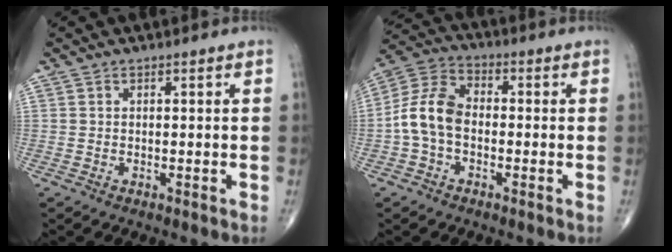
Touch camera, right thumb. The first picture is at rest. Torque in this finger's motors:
{"motor_torque": [0.37, 1.75, 0.50, -0.33, 0.08]}